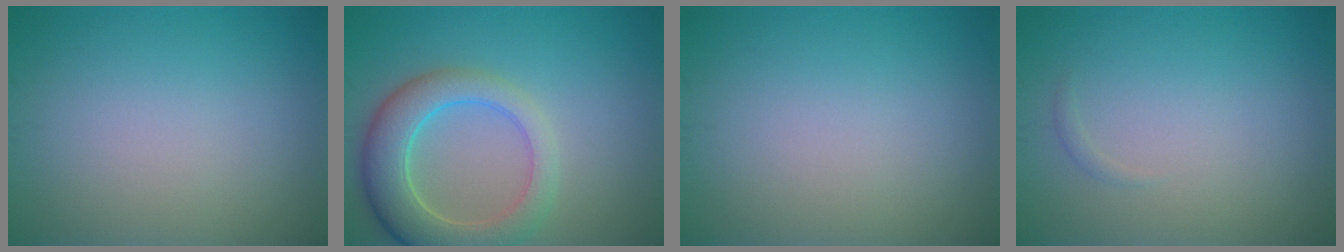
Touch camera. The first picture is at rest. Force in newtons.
{"total": 6.2, "press": 6.2, "slide": 0.5}
{"total": 0.0}
{"total": 0.5, "press": 0.5, "slide": 0.0}